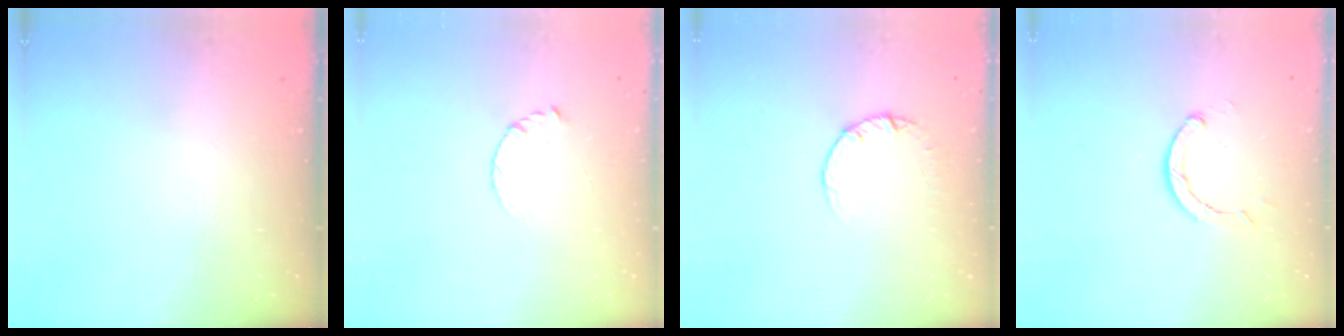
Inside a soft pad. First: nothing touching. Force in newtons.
{"total": 3.9, "press": 3.9, "slide": 0.5}
{"total": 2.5, "press": 2.5, "slide": 0.2}
{"total": 2.9, "press": 2.9, "slide": 0.4}